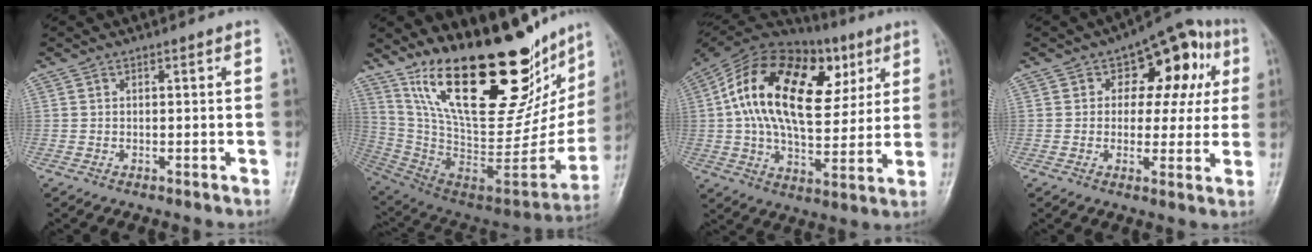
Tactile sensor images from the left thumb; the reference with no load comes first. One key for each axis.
{"total": 35.0, "fx": 23.0, "fy": 13.5, "fz": 22.5, "tx": -0.315, "ty": -0.095, "tz": 0.385}
{"total": 27.1, "fx": 7.6, "fy": 15.0, "fz": 21.2, "tx": -0.359, "ty": 0.015, "tz": 0.117}
{"total": 13.6, "fx": 3.4, "fy": 8.7, "fz": 9.8, "tx": -0.057, "ty": 0.023, "tz": 0.035}